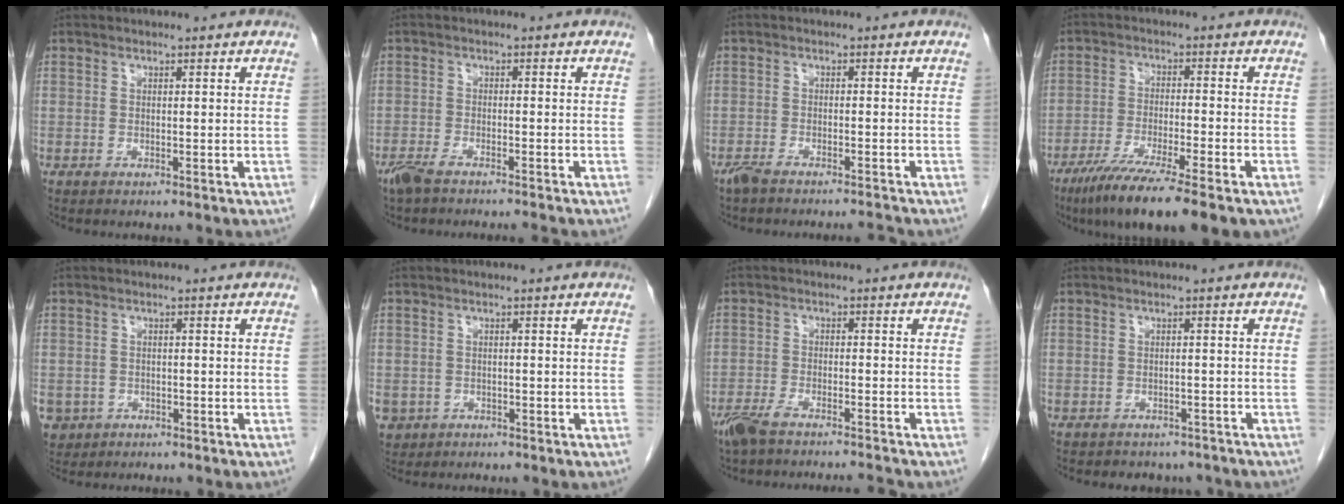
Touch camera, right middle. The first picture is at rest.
{"total": 5.4, "force": [-4.7, 0.2, 2.6], "torque": [-0.041, -0.012, -0.081]}
{"total": 3.9, "force": [-3.6, -0.3, 1.4], "torque": [-0.026, -0.008, -0.062]}
{"total": 11.8, "force": [-8.2, 0.6, 8.5], "torque": [-0.141, -0.030, -0.130]}
{"total": 4.7, "force": [-2.3, 4.0, 1.0], "torque": [-0.015, 0.003, -0.031]}
{"total": 4.2, "force": [-2.0, 3.6, 0.8], "torque": [-0.013, 0.003, -0.027]}
{"total": 7.4, "force": [-6.6, 0.1, 3.3], "torque": [-0.057, -0.010, -0.111]}
{"total": 5.6, "force": [-4.9, 2.7, 0.7], "torque": [-0.008, 0.008, -0.050]}